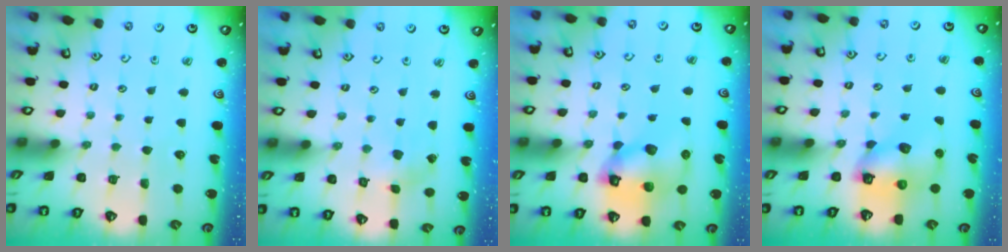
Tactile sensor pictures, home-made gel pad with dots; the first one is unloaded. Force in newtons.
{"total": 2.3, "press": 2.3, "slide": 0.3}
{"total": 12.5, "press": 12.4, "slide": 1.7}
{"total": 8.5, "press": 8.4, "slide": 0.9}